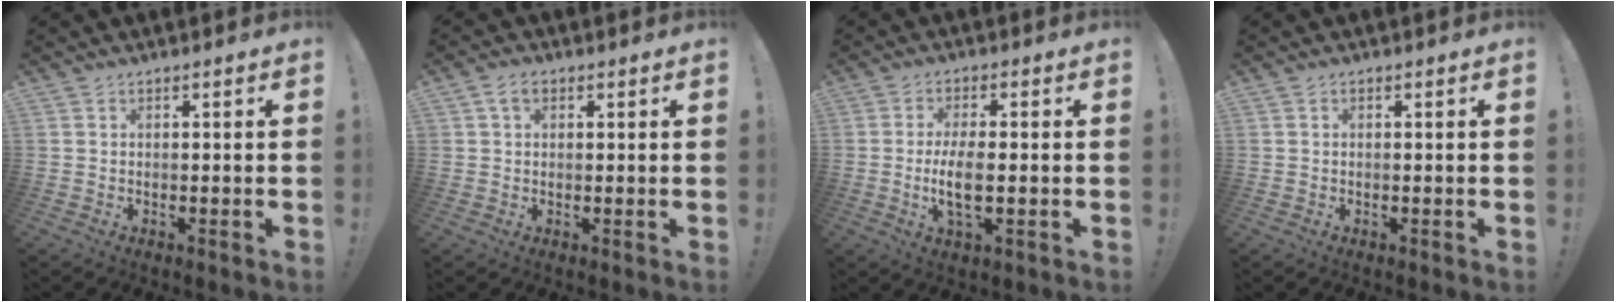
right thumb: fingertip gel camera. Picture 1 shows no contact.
{"total": 3.3, "force": [1.3, 2.2, 2.0], "torque": [-0.032, 0.005, 0.023]}
{"total": 8.0, "force": [-0.9, 2.6, 7.5], "torque": [-0.156, -0.011, -0.020]}
{"total": 0.0}